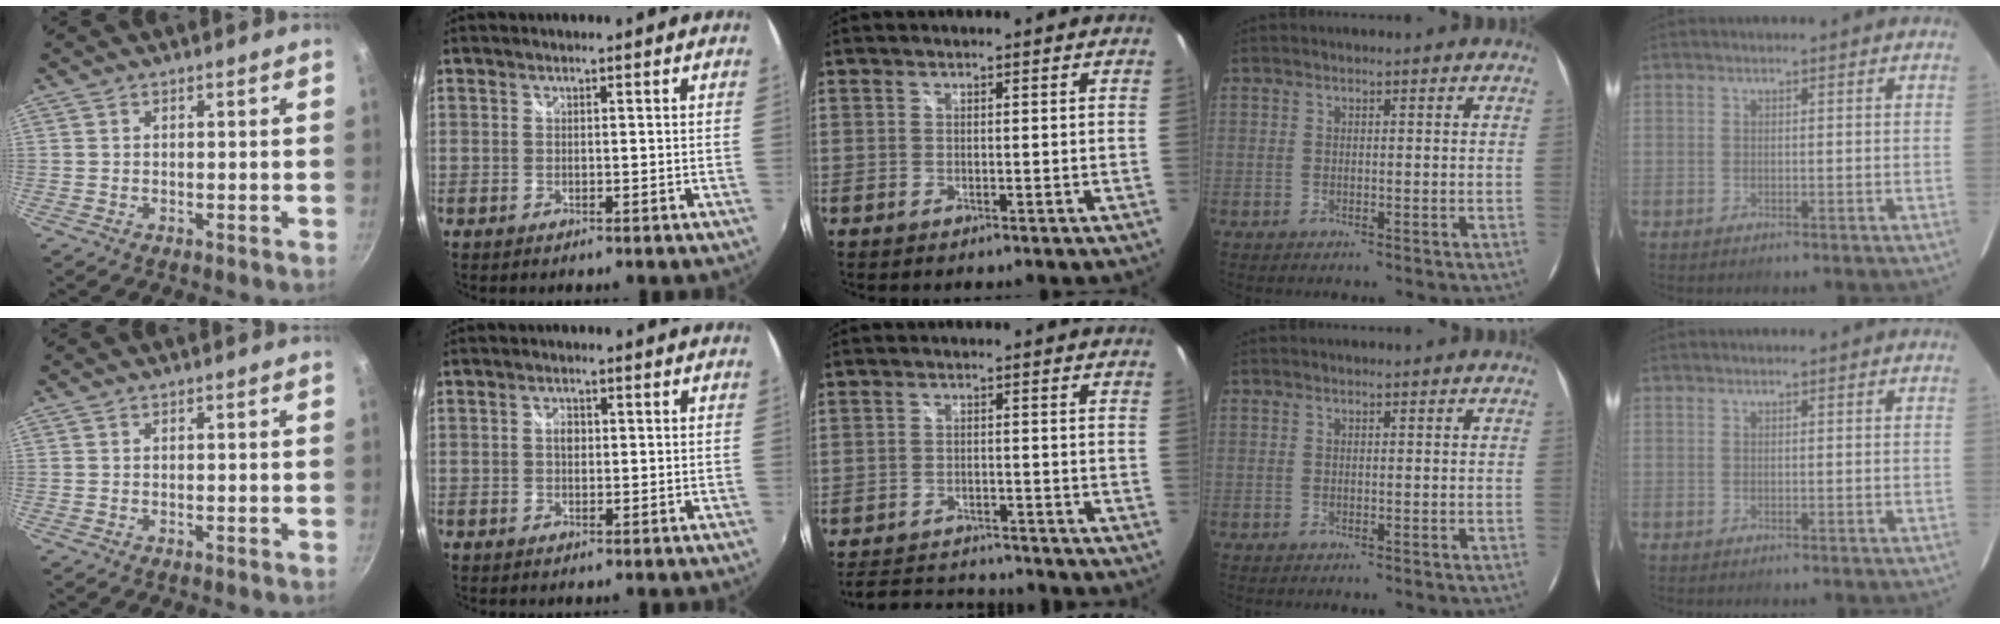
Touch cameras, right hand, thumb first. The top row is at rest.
{"index": {"total": 1.7, "force": [0.1, 1.3, 1.1], "torque": [-0.019, 0.004, 0.000]}, "middle": {"total": 9.6, "force": [-9.0, 2.3, 2.5], "torque": [-0.068, 0.011, -0.134]}}